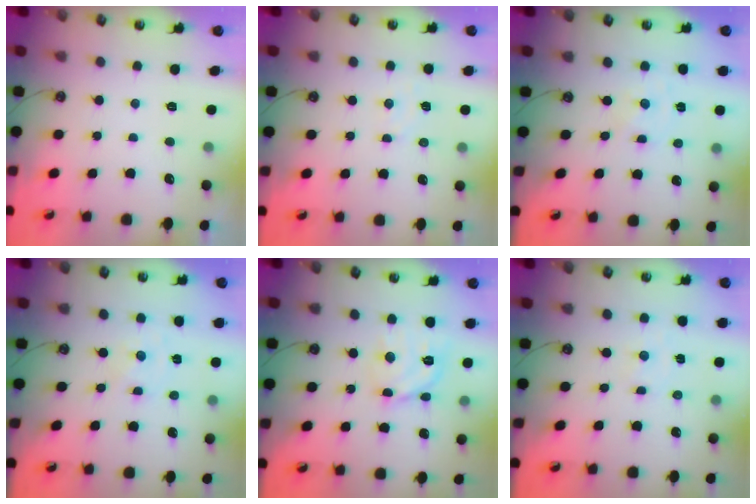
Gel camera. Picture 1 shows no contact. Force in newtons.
{"total": 5.8, "press": 5.8, "slide": 0.8}
{"total": 0.0}
{"total": 0.0}
{"total": 12.5, "press": 12.4, "slide": 1.1}
{"total": 1.8, "press": 1.7, "slide": 0.3}